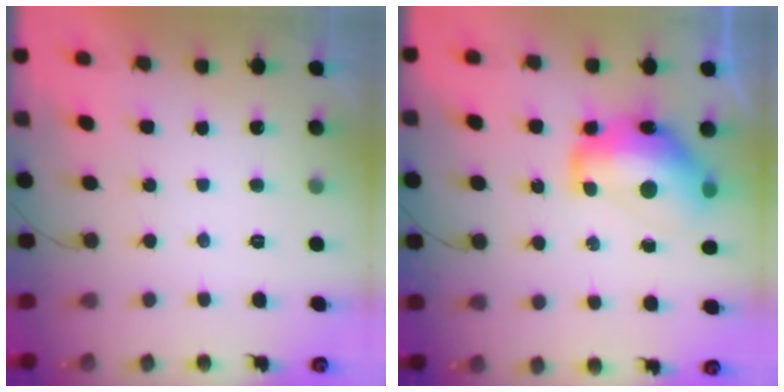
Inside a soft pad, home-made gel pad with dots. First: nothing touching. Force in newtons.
{"total": 15.0, "press": 14.9, "slide": 1.4}